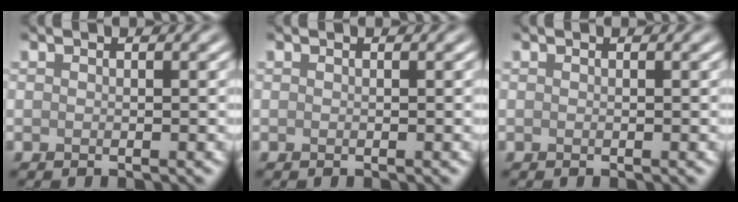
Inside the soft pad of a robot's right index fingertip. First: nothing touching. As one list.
[{"total": 0.0}, {"total": 0.0}]